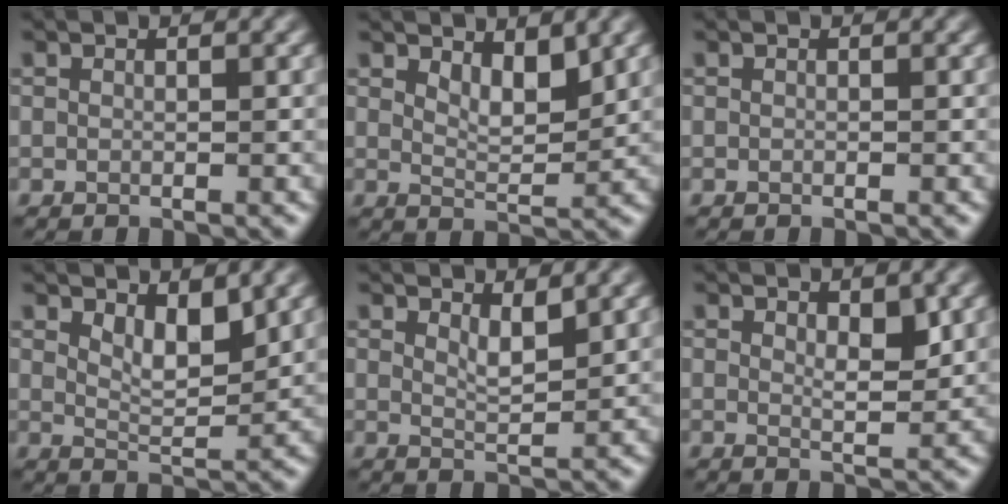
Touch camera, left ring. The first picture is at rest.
{"total": 3.2, "force": [1.9, 1.2, 2.3], "torque": [-0.042, -0.008, 0.034]}
{"total": 0.0}
{"total": 3.5, "force": [1.9, 1.3, 2.6], "torque": [-0.048, -0.010, 0.035]}
{"total": 2.2, "force": [1.4, 0.6, 1.6], "torque": [-0.028, -0.006, 0.026]}
{"total": 2.7, "force": [1.1, 1.1, 2.2], "torque": [-0.032, -0.004, 0.020]}